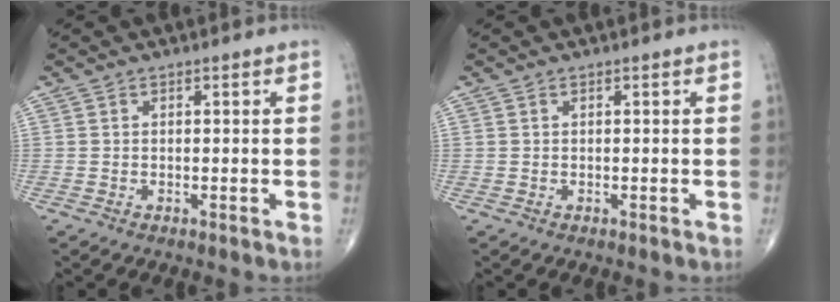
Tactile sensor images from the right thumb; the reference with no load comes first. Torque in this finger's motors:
{"motor_torque": [-0.01, 0.19, -0.23, -0.42, 0.01]}